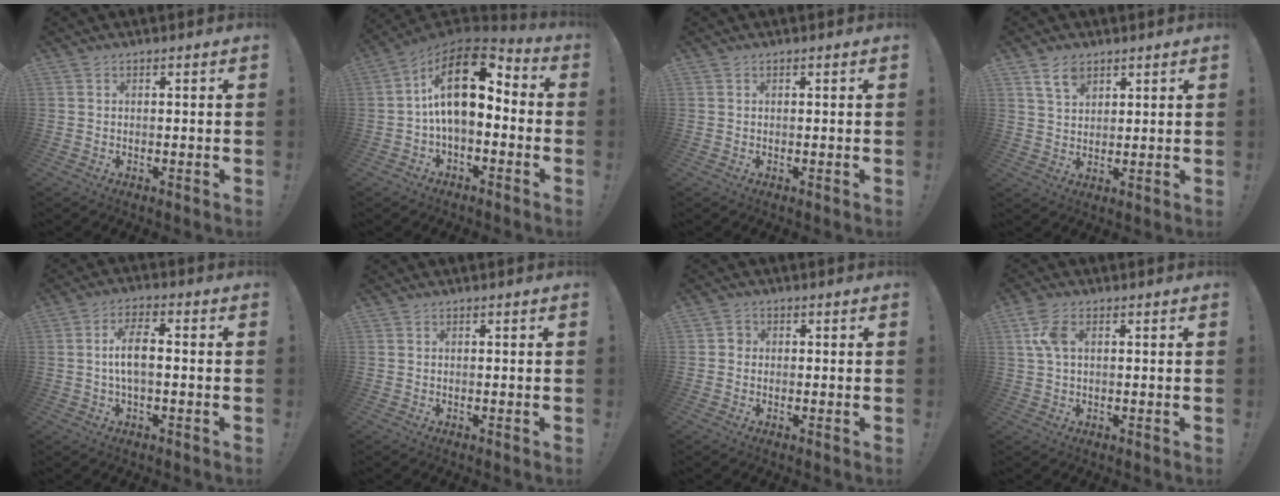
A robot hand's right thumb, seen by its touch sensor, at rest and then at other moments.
{"total": 17.5, "force": [3.2, 8.9, 14.7], "torque": [-0.258, -0.008, 0.057]}
{"total": 0.0}
{"total": 5.8, "force": [3.7, 3.4, 2.9], "torque": [-0.046, -0.014, 0.070]}
{"total": 7.4, "force": [-0.4, 2.8, 6.9], "torque": [-0.128, 0.004, -0.009]}
{"total": 0.0}
{"total": 1.9, "force": [-0.4, 1.7, 0.9], "torque": [-0.015, 0.008, -0.008]}
{"total": 6.1, "force": [1.8, 3.2, 4.9], "torque": [-0.099, 0.001, 0.030]}